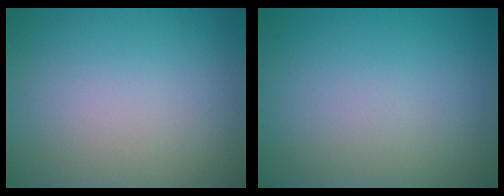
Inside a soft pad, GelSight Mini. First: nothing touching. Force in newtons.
{"total": 0.0}